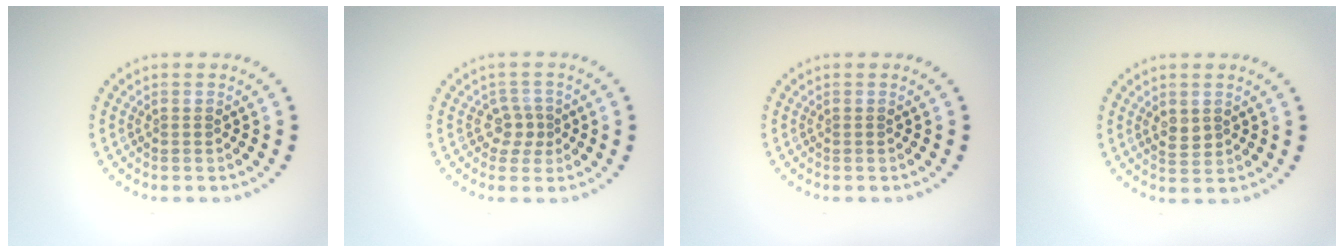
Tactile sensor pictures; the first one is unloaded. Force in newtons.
{"total": 2.0, "press": 1.5, "slide": 1.2}
{"total": 0.0}
{"total": 1.5, "press": 1.5, "slide": 0.3}